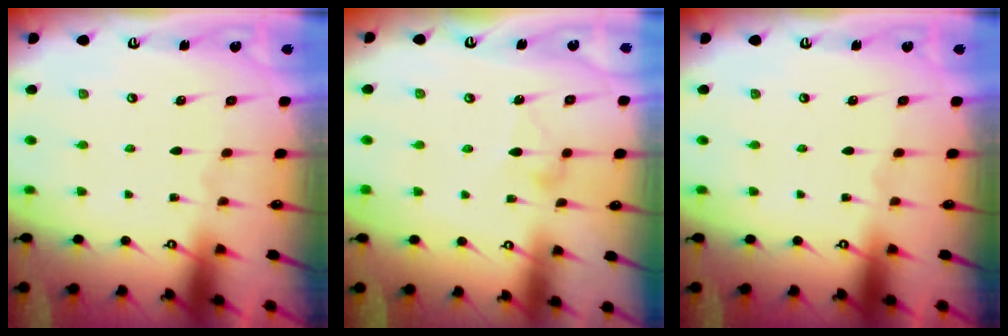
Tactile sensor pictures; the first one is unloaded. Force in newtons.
{"total": 6.6, "press": 6.5, "slide": 0.4}
{"total": 0.0}